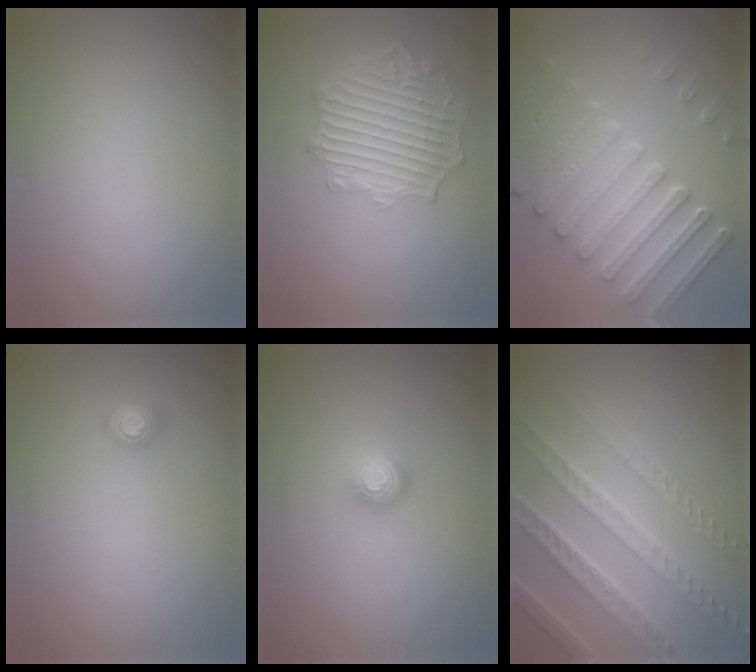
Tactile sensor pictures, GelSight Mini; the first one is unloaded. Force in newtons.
{"total": 6.2, "press": 4.7, "slide": 4.1}
{"total": 8.3, "press": 6.3, "slide": 5.4}
{"total": 1.7, "press": 1.3, "slide": 1.2}
{"total": 2.0, "press": 1.5, "slide": 1.4}
{"total": 7.9, "press": 5.4, "slide": 5.8}